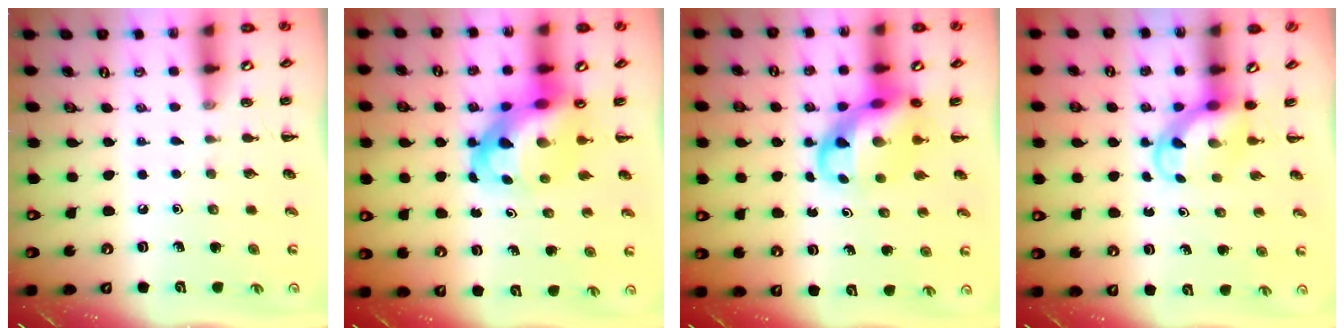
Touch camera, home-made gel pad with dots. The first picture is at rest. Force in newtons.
{"total": 9.5, "press": 9.2, "slide": 2.6}
{"total": 8.8, "press": 8.5, "slide": 2.3}
{"total": 3.7, "press": 3.6, "slide": 0.8}